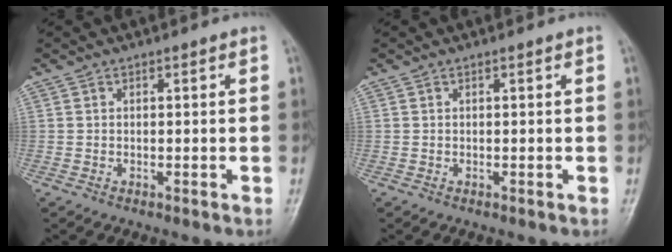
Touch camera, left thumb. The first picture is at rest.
{"total": 0.0}